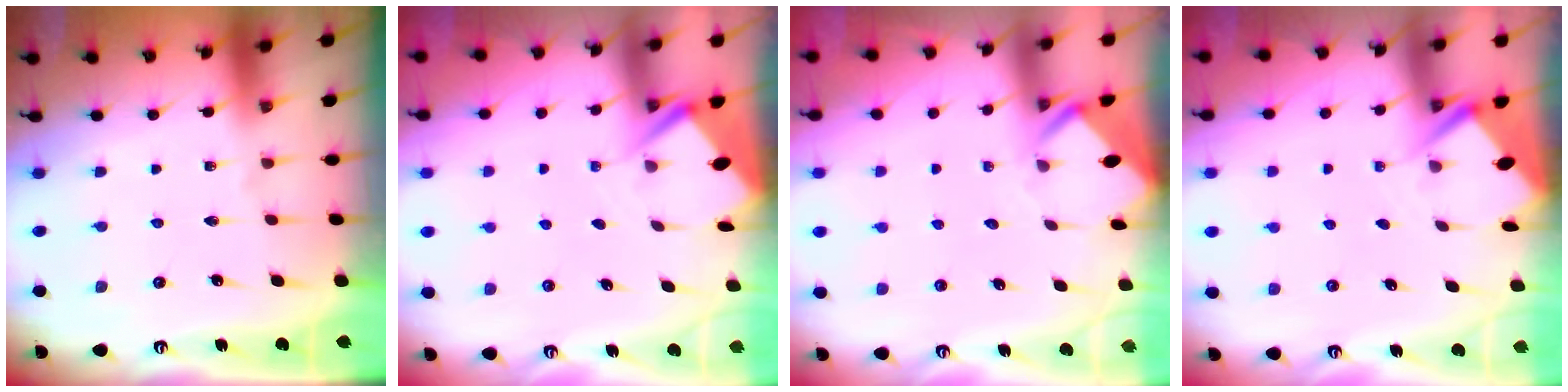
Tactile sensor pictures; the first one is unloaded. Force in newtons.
{"total": 2.8, "press": 2.8, "slide": 0.4}
{"total": 3.7, "press": 3.6, "slide": 0.3}
{"total": 2.9, "press": 2.9, "slide": 0.3}